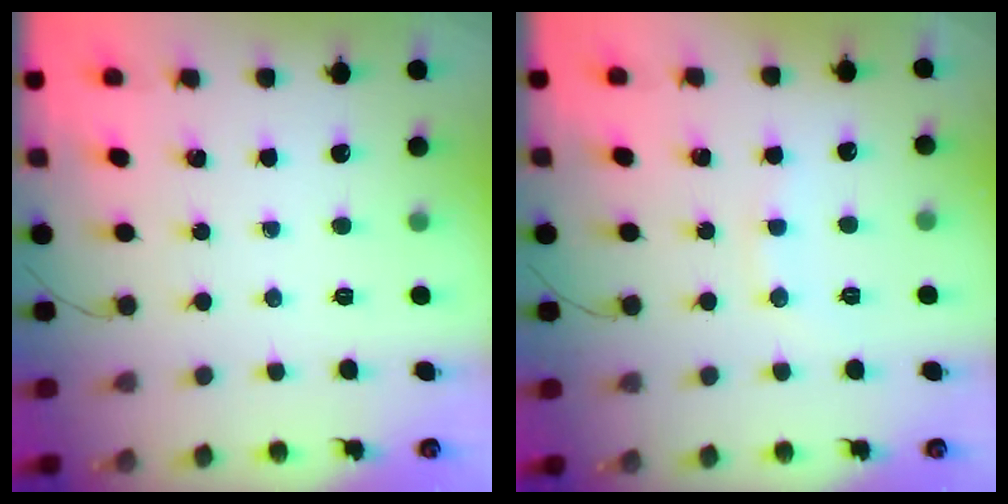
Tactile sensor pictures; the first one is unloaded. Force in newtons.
{"total": 6.4, "press": 6.3, "slide": 1.2}